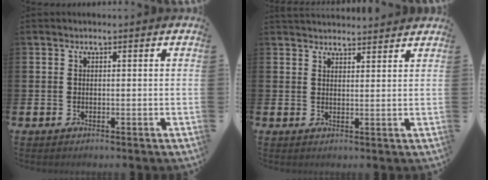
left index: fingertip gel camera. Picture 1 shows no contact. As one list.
[{"total": 2.8, "force": [2.8, 0.3, -0.2], "torque": [-0.003, -0.014, 0.051]}]